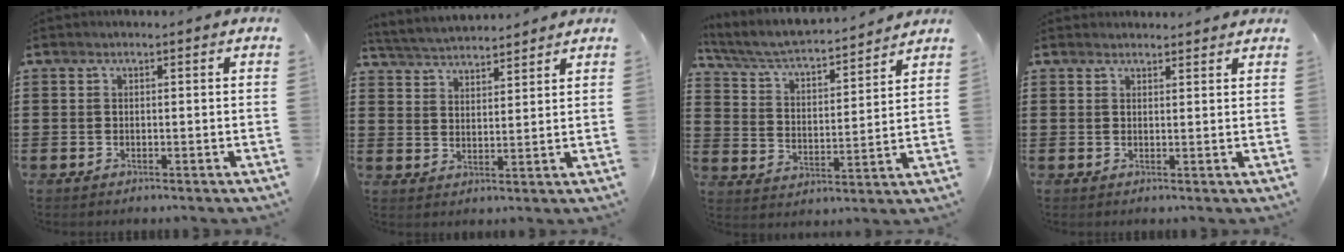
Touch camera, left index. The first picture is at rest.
{"total": 3.9, "force": [3.8, 0.1, 0.2], "torque": [-0.020, -0.016, 0.069]}
{"total": 4.9, "force": [4.5, 0.3, 1.9], "torque": [-0.057, -0.035, 0.068]}
{"total": 1.6, "force": [1.6, 0.3, 0.1], "torque": [-0.005, 0.002, 0.032]}